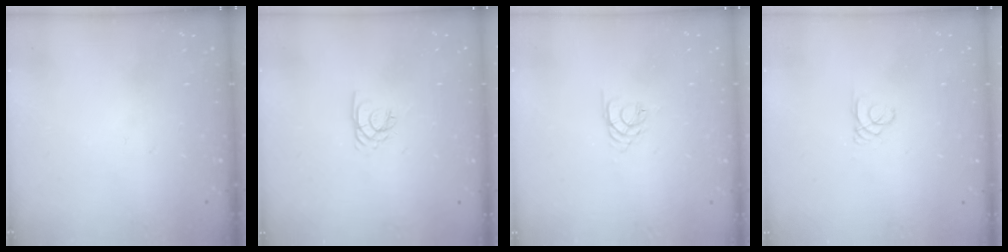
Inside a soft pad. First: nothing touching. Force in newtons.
{"total": 2.1, "press": 2.1, "slide": 0.4}
{"total": 3.6, "press": 3.6, "slide": 0.5}
{"total": 0.6, "press": 0.6, "slide": 0.1}